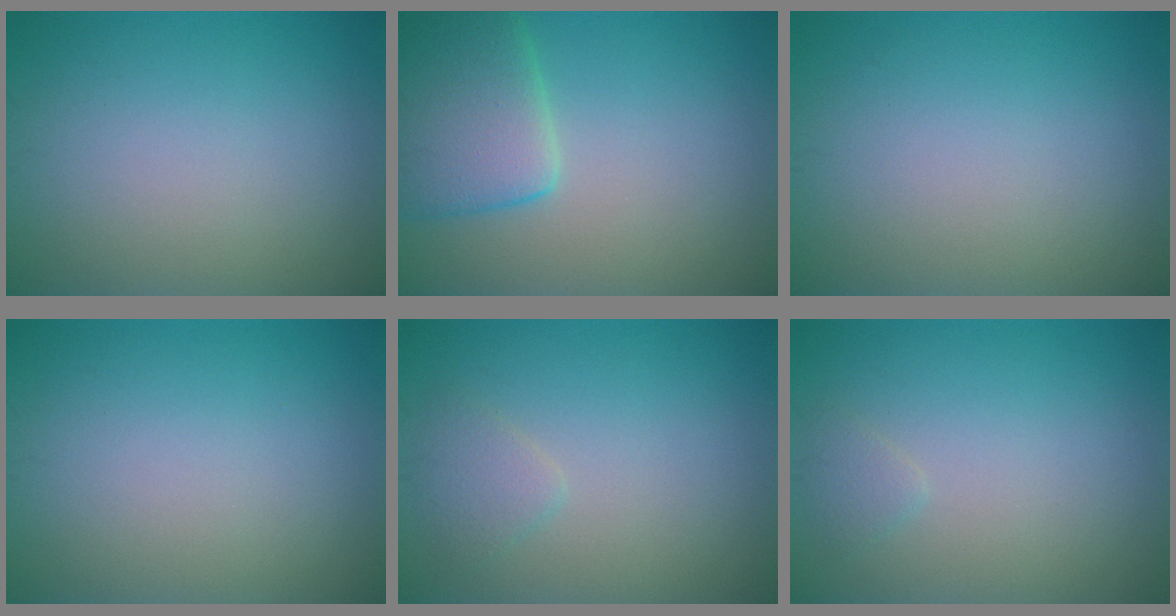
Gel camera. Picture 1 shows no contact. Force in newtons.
{"total": 5.7, "press": 5.7, "slide": 0.7}
{"total": 0.0}
{"total": 0.0}
{"total": 1.5, "press": 1.5, "slide": 0.1}
{"total": 0.9, "press": 0.9, "slide": 0.1}